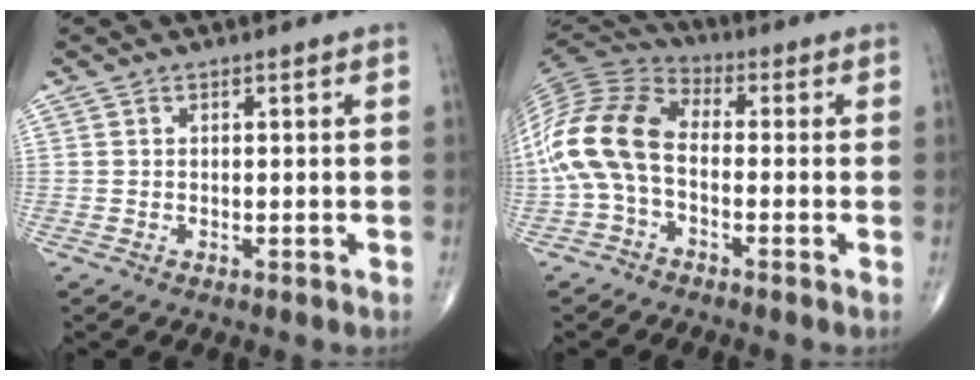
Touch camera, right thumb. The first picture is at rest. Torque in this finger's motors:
{"motor_torque": [-0.12, 0.82, 1.02, -0.56, 0.24]}